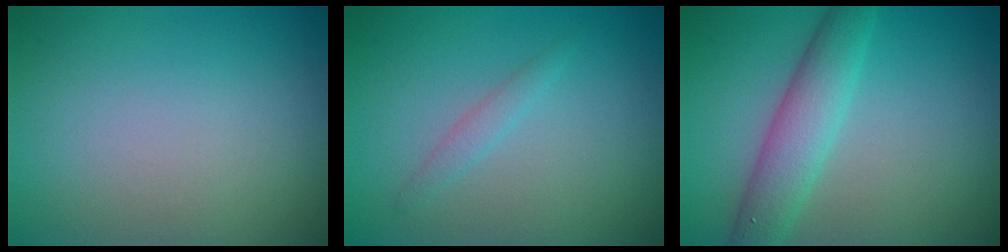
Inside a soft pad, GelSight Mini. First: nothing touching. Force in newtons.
{"total": 1.1, "press": 1.1, "slide": 0.1}
{"total": 4.3, "press": 4.3, "slide": 0.2}